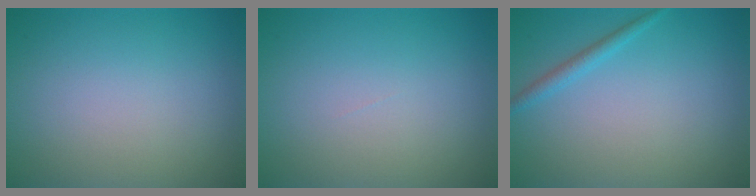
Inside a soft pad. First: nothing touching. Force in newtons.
{"total": 0.0}
{"total": 1.3, "press": 1.3, "slide": 0.1}